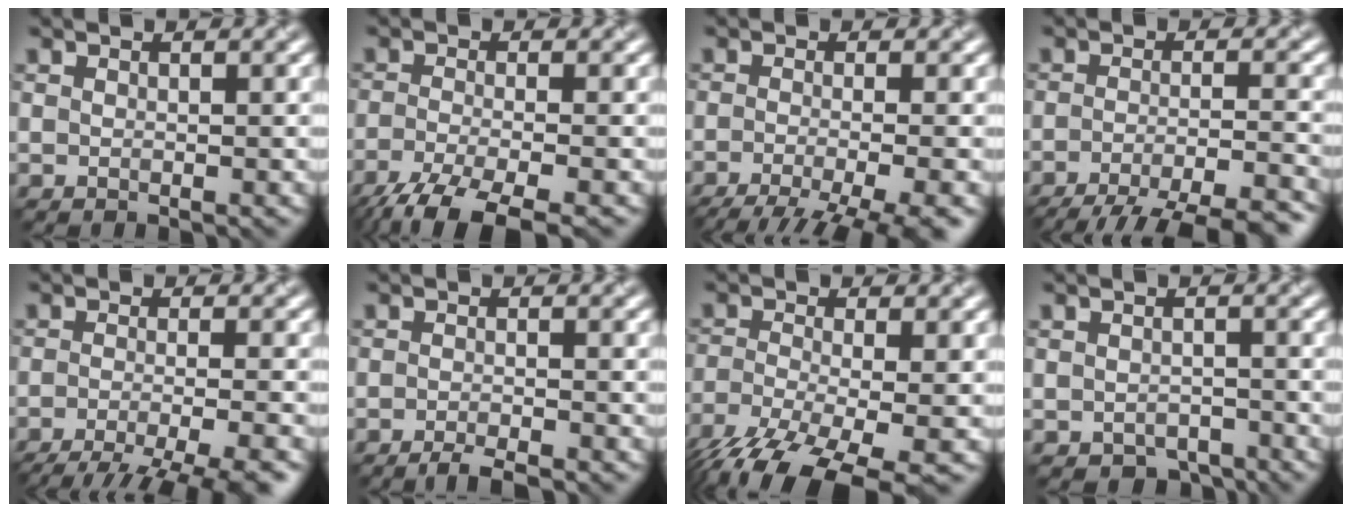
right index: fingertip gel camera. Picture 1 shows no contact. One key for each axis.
{"total": 6.9, "fx": -4.9, "fy": 1.5, "fz": 4.5, "tx": -0.080, "ty": -0.018, "tz": -0.100}
{"total": 9.0, "fx": -5.8, "fy": 2.4, "fz": 6.4, "tx": -0.086, "ty": -0.032, "tz": -0.086}
{"total": 10.7, "fx": -8.6, "fy": 2.5, "fz": 5.9, "tx": -0.077, "ty": -0.017, "tz": -0.116}
{"total": 9.2, "fx": -6.6, "fy": 2.2, "fz": 5.9, "tx": -0.079, "ty": -0.026, "tz": -0.094}
{"total": 2.3, "fx": -1.8, "fy": 0.3, "fz": 1.4, "tx": -0.020, "ty": -0.002, "tz": -0.036}
{"total": 9.6, "fx": -6.3, "fy": 2.9, "fz": 6.6, "tx": -0.140, "ty": -0.028, "tz": -0.113}
{"total": 2.0, "fx": -1.5, "fy": 1.2, "fz": 0.6, "tx": -0.006, "ty": -0.003, "tz": -0.023}